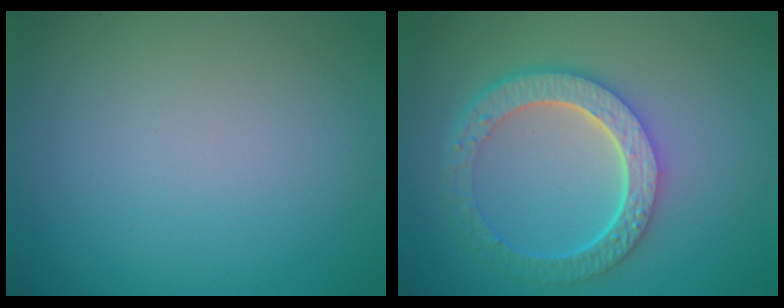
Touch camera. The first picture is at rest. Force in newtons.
{"total": 6.0, "press": 4.5, "slide": 4.0}